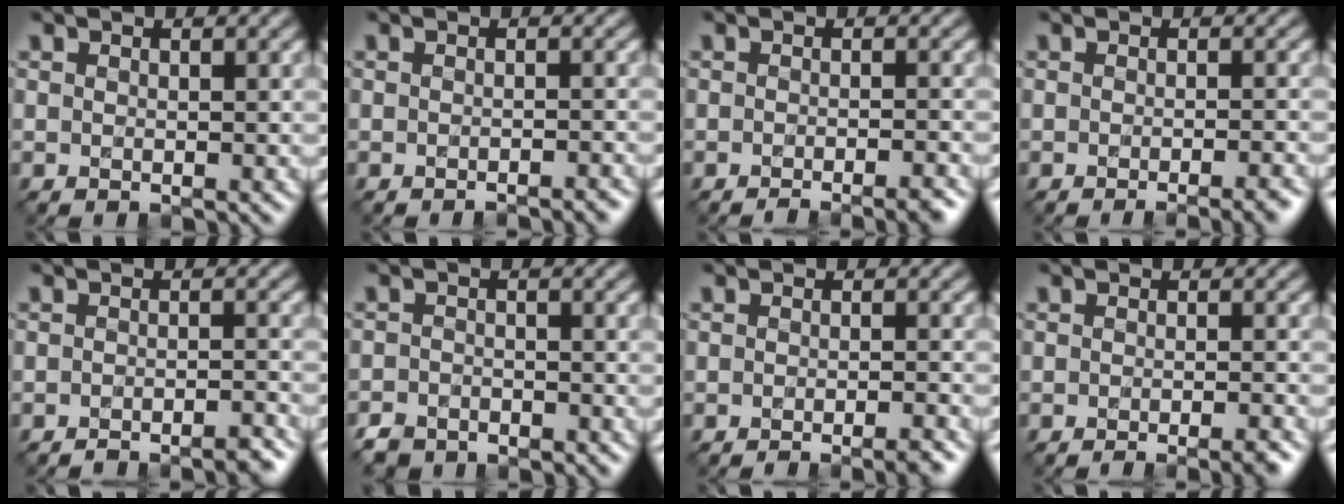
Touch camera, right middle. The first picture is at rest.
{"total": 1.7, "force": [-1.5, 0.2, 0.6], "torque": [0.006, 0.005, -0.020]}
{"total": 3.5, "force": [-2.6, 0.6, 2.2], "torque": [-0.028, 0.004, -0.038]}
{"total": 3.8, "force": [-2.4, 1.0, 2.8], "torque": [-0.024, 0.007, -0.028]}
{"total": 2.7, "force": [-2.5, 0.4, 1.1], "torque": [-0.006, 0.005, -0.037]}
{"total": 2.8, "force": [-2.4, 1.3, 0.5], "torque": [-0.003, -0.002, -0.047]}
{"total": 3.0, "force": [-2.2, 0.5, 2.0], "torque": [-0.021, 0.002, -0.036]}
{"total": 3.4, "force": [-2.3, 0.7, 2.4], "torque": [-0.026, 0.004, -0.035]}